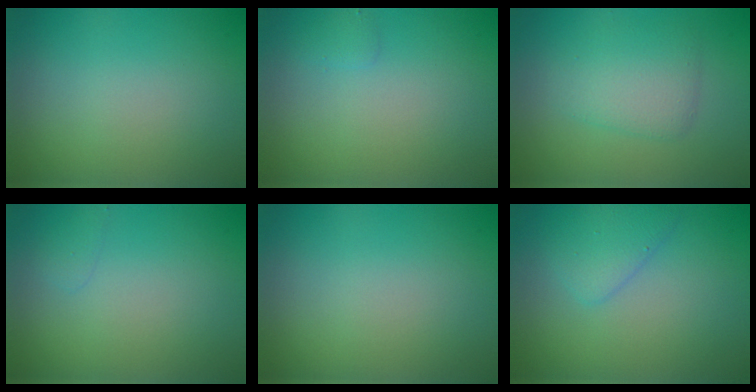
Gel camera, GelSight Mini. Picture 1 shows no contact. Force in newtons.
{"total": 0.7, "press": 0.7, "slide": 0.1}
{"total": 3.1, "press": 3.1, "slide": 0.2}
{"total": 0.6, "press": 0.6, "slide": 0.1}
{"total": 0.0}
{"total": 2.1, "press": 2.1, "slide": 0.2}